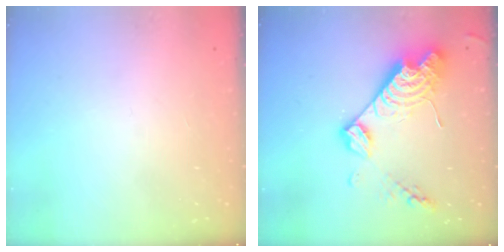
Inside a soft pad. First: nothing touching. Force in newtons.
{"total": 17.1, "press": 17.0, "slide": 1.3}